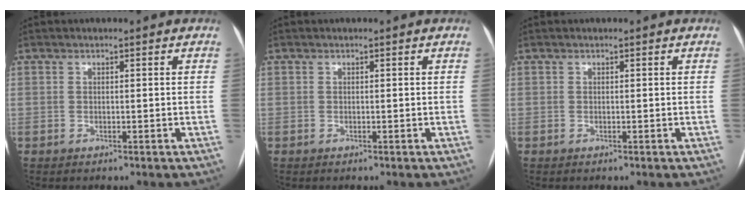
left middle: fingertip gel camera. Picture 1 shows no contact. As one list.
[{"total": 0.0}, {"total": 0.0}]